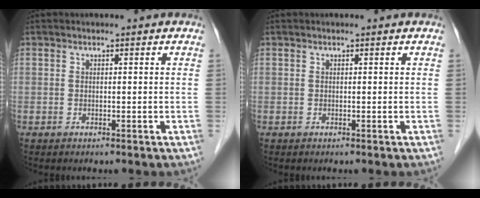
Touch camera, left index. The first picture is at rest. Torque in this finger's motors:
{"motor_torque": [0.00, 0.00, 0.00, 0.00]}